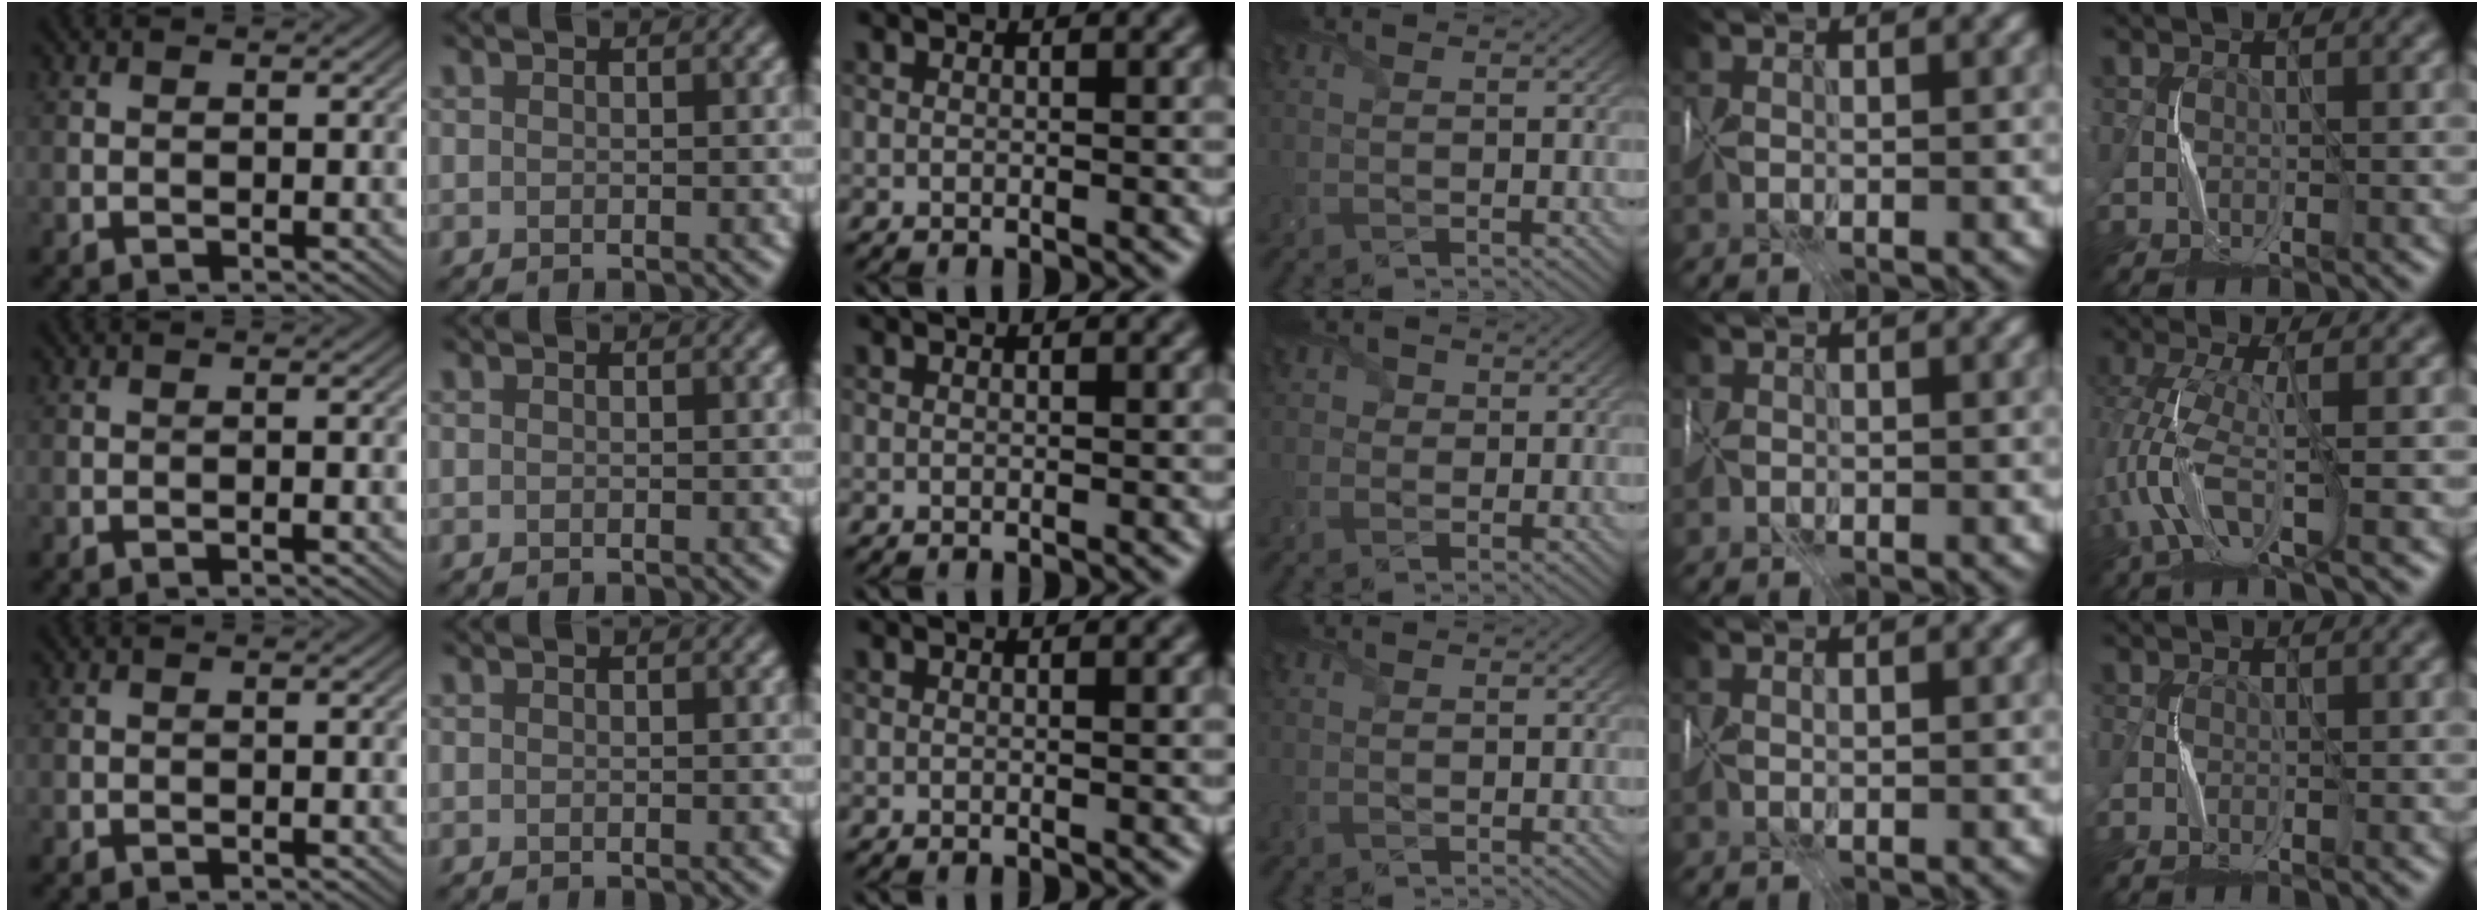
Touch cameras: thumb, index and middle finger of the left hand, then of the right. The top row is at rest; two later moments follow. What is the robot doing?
{"motion": "wrap", "object": "scarf"}